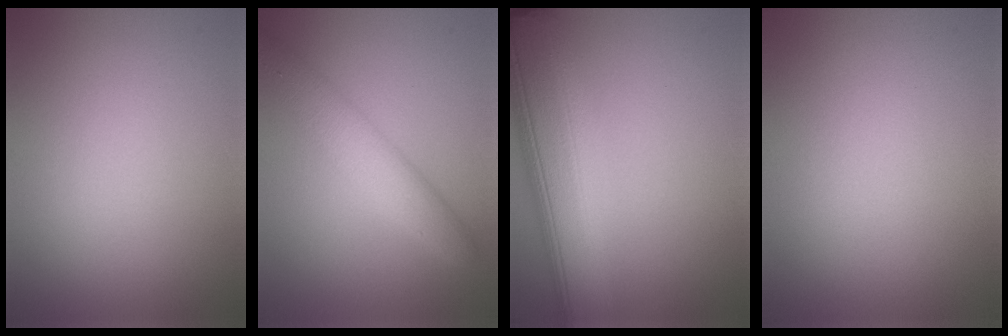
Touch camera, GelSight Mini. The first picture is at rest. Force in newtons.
{"total": 4.2, "press": 4.1, "slide": 0.2}
{"total": 10.5, "press": 10.4, "slide": 0.8}
{"total": 0.0}